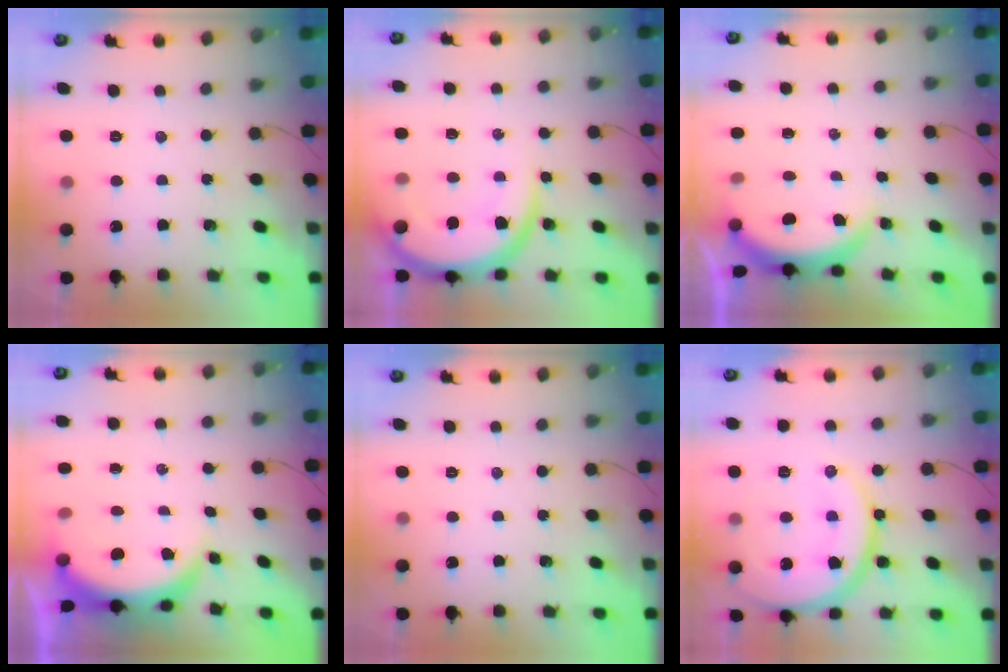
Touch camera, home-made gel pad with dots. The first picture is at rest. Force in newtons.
{"total": 12.0, "press": 11.9, "slide": 1.1}
{"total": 3.9, "press": 3.9, "slide": 0.2}
{"total": 7.6, "press": 7.5, "slide": 0.9}
{"total": 0.0}
{"total": 20.0, "press": 19.9, "slide": 1.9}